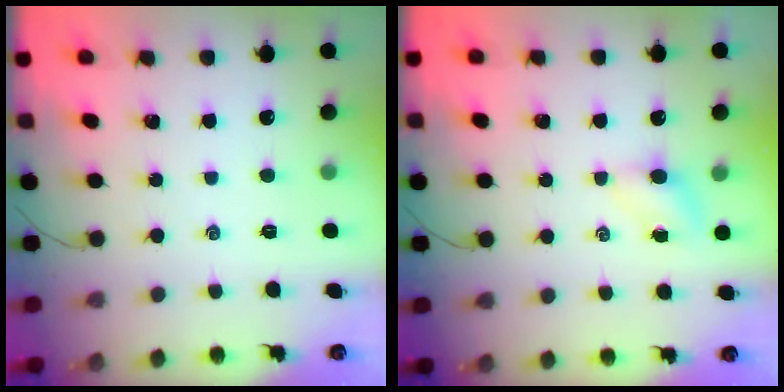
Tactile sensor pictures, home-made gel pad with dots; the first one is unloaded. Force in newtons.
{"total": 4.2, "press": 4.0, "slide": 1.1}